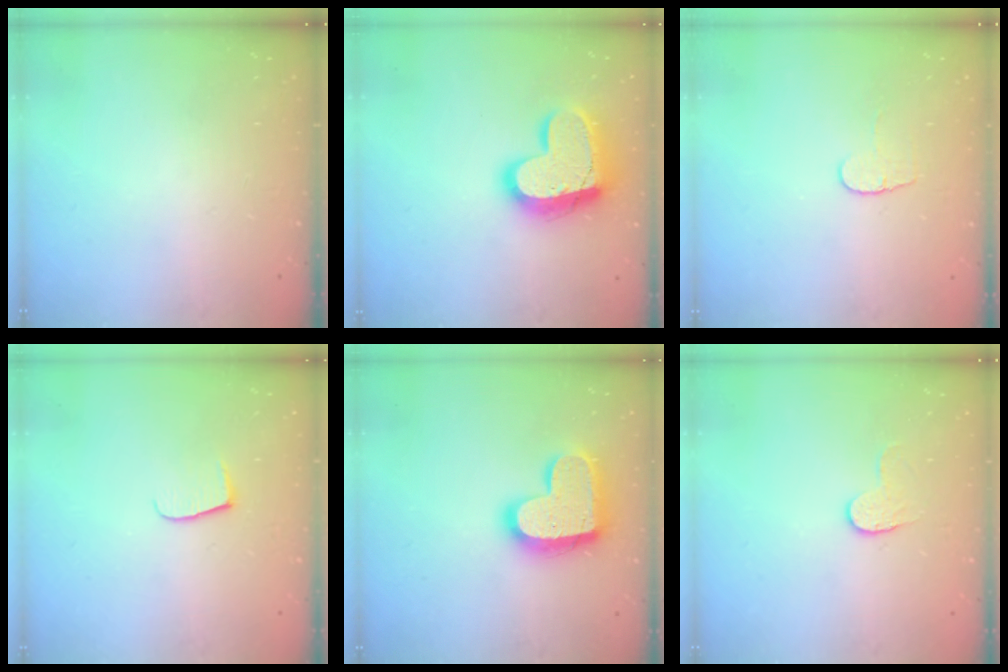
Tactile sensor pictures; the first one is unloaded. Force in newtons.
{"total": 19.1, "press": 19.0, "slide": 1.8}
{"total": 4.8, "press": 4.8, "slide": 0.4}
{"total": 6.2, "press": 6.1, "slide": 0.6}
{"total": 19.3, "press": 19.3, "slide": 1.3}
{"total": 4.5, "press": 4.5, "slide": 0.5}